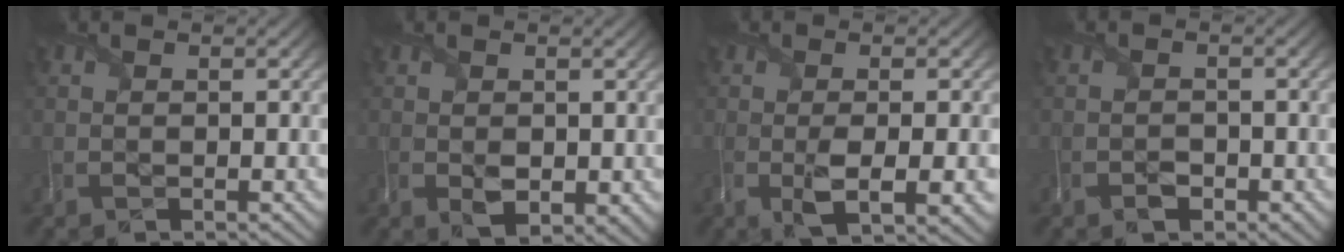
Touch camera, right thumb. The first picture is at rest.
{"total": 2.8, "force": [0.0, 1.9, 2.1], "torque": [-0.048, -0.014, 0.005]}
{"total": 6.2, "force": [-1.6, 1.9, 5.7], "torque": [-0.108, -0.015, -0.023]}
{"total": 1.8, "force": [-1.2, 1.1, 0.8], "torque": [-0.014, -0.003, -0.024]}